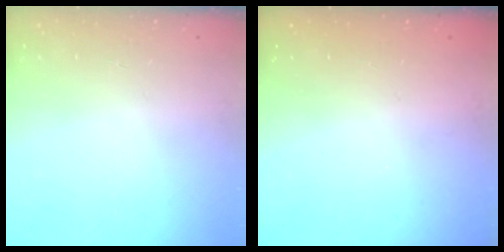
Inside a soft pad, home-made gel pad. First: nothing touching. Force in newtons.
{"total": 2.3, "press": 2.2, "slide": 0.8}